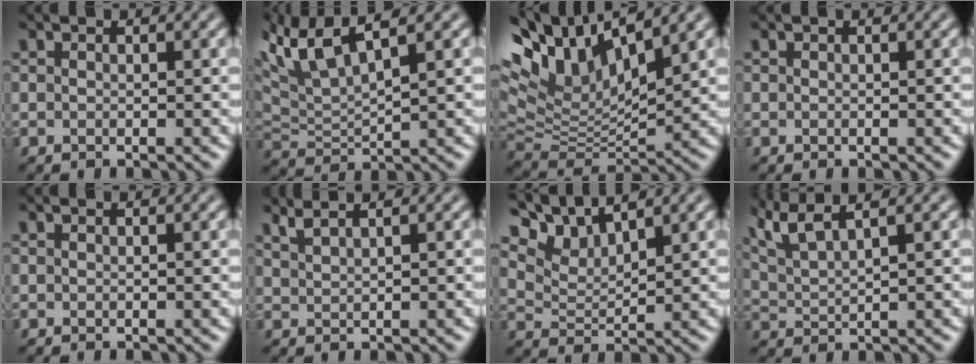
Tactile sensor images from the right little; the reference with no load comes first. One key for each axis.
{"total": 6.1, "fx": 5.6, "fy": -0.6, "fz": 2.5, "tx": -0.062, "ty": 0.027, "tz": 0.107}
{"total": 10.6, "fx": 8.2, "fy": 1.7, "fz": 6.5, "tx": -0.159, "ty": 0.033, "tz": 0.143}
{"total": 0.0}
{"total": 0.0}
{"total": 2.5, "fx": 1.8, "fy": -1.7, "fz": -0.8, "tx": 0.008, "ty": 0.003, "tz": 0.034}
{"total": 6.6, "fx": 6.5, "fy": -0.5, "fz": 0.7, "tx": -0.032, "ty": 0.021, "tz": 0.104}
{"total": 3.9, "fx": 3.4, "fy": -1.7, "fz": 0.5, "tx": -0.023, "ty": 0.009, "tz": 0.069}